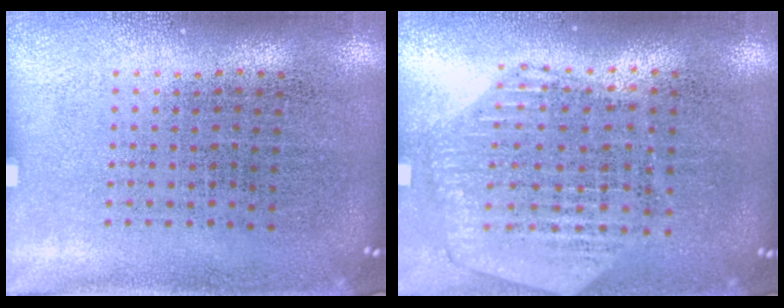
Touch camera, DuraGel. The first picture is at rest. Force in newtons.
{"total": 1.1, "press": 1.1, "slide": 0.1}